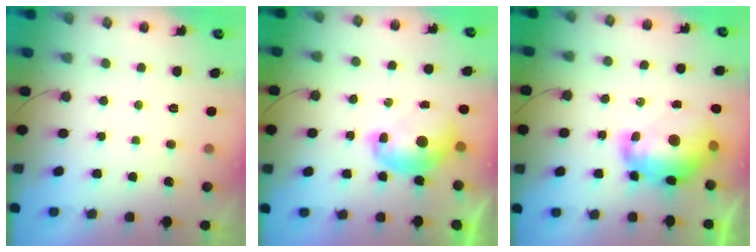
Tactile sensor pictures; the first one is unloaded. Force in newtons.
{"total": 8.1, "press": 8.0, "slide": 1.4}
{"total": 15.7, "press": 15.6, "slide": 1.6}